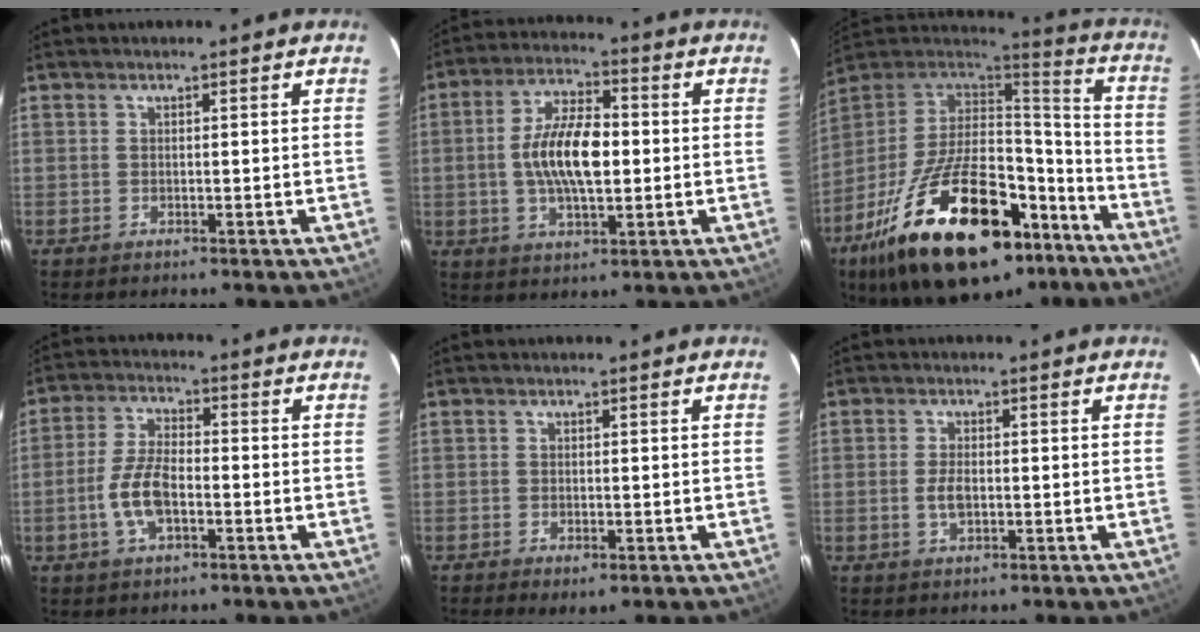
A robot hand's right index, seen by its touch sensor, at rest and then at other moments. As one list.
[{"total": 12.0, "force": [-0.4, 5.2, 10.8], "torque": [-0.209, 0.008, -0.008]}, {"total": 32.6, "force": [-18.8, 14.9, 22.1], "torque": [-0.390, -0.010, -0.274]}, {"total": 8.0, "force": [-2.6, 3.5, 6.7], "torque": [-0.143, 0.005, -0.049]}, {"total": 2.1, "force": [-1.0, 0.9, 1.6], "torque": [-0.029, -0.008, -0.012]}, {"total": 3.1, "force": [-0.6, 1.6, 2.5], "torque": [-0.051, -0.001, -0.010]}]